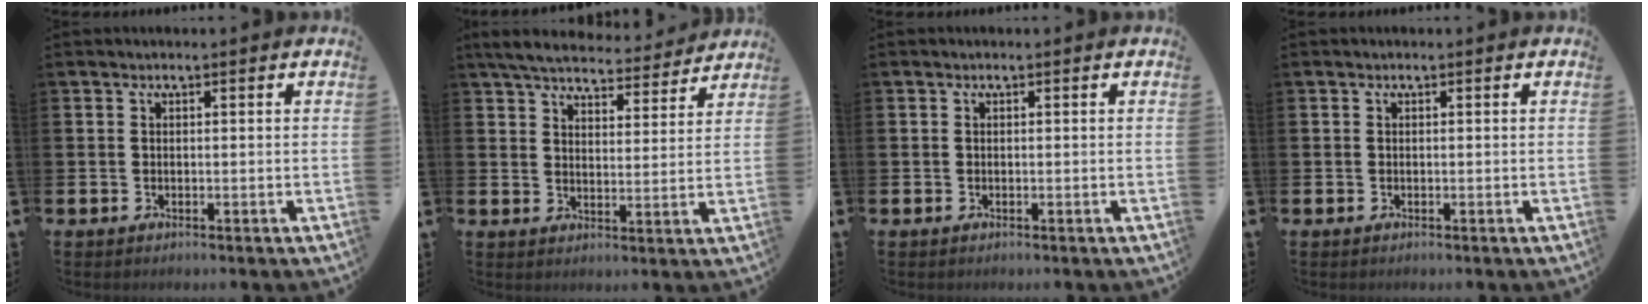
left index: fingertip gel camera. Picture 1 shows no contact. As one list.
[{"total": 6.0, "force": [5.7, 1.3, 1.4], "torque": [-0.045, -0.036, 0.099]}, {"total": 0.0}, {"total": 0.0}]